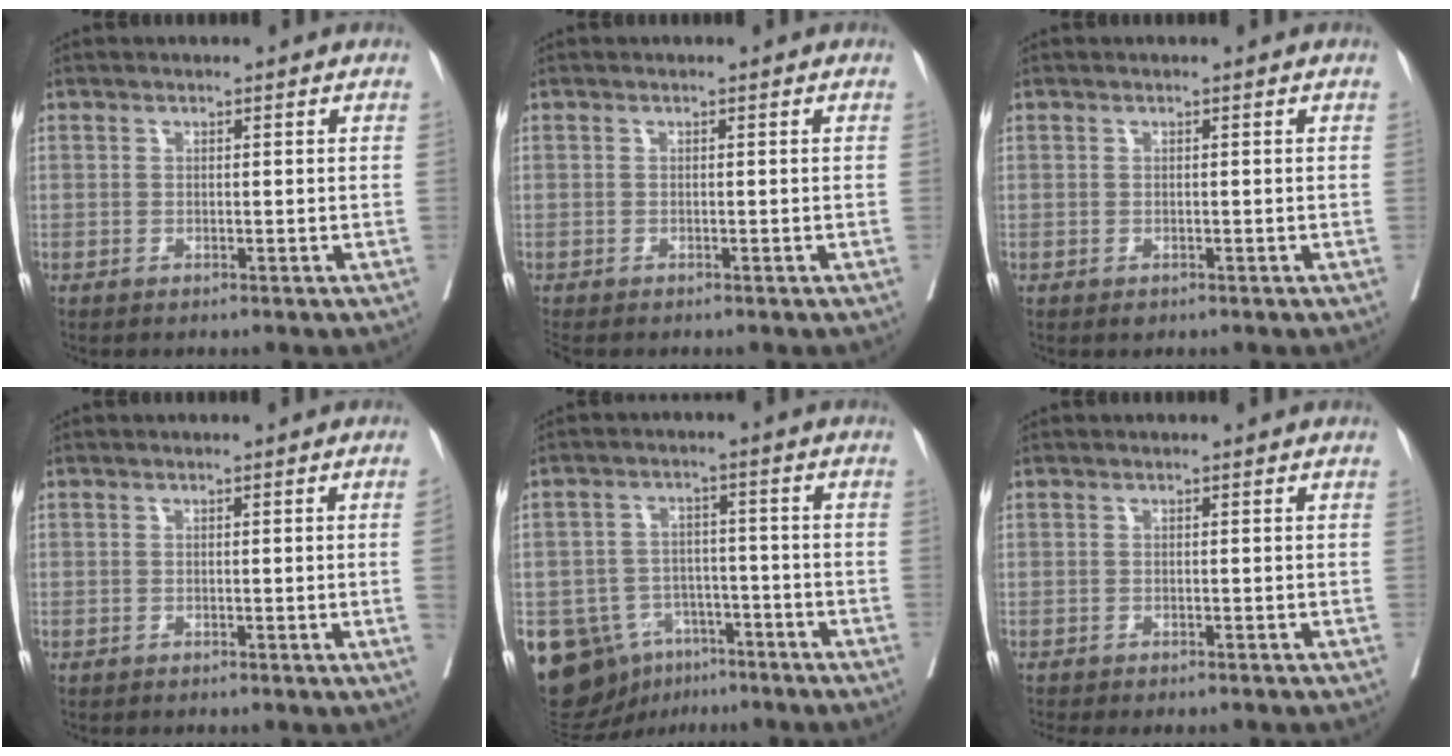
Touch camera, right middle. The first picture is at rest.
{"total": 1.6, "force": [-1.4, 0.4, 0.5], "torque": [-0.012, -0.005, -0.025]}
{"total": 0.6, "force": [-0.3, 0.5, 0.3], "torque": [-0.003, 0.002, -0.001]}
{"total": 1.3, "force": [-0.3, -0.3, 1.3], "torque": [-0.015, 0.002, -0.005]}
{"total": 13.9, "force": [-7.8, 10.3, 5.2], "torque": [-0.106, 0.027, -0.112]}
{"total": 4.4, "force": [-3.9, 0.8, 1.7], "torque": [-0.017, -0.001, -0.053]}